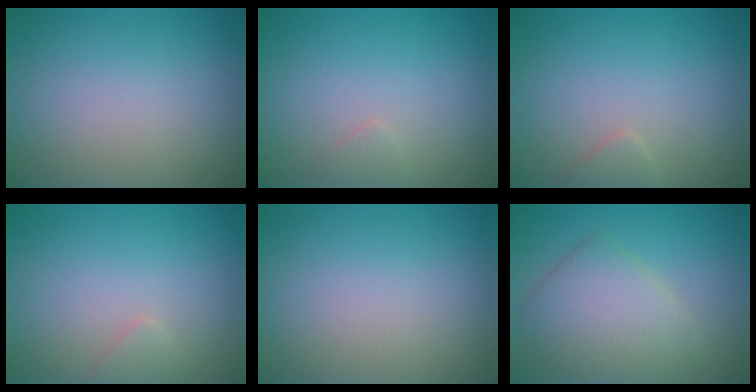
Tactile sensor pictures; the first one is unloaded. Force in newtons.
{"total": 0.7, "press": 0.7, "slide": 0.0}
{"total": 1.0, "press": 1.0, "slide": 0.1}
{"total": 0.9, "press": 0.9, "slide": 0.1}
{"total": 0.0}
{"total": 4.9, "press": 4.9, "slide": 0.1}